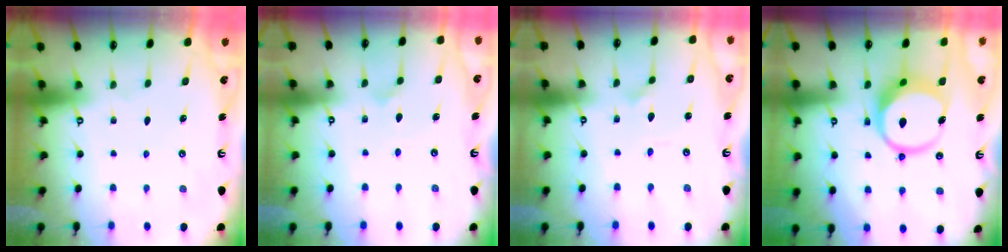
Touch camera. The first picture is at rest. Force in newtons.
{"total": 2.6, "press": 2.6, "slide": 0.3}
{"total": 2.4, "press": 2.4, "slide": 0.1}
{"total": 11.6, "press": 11.5, "slide": 1.3}